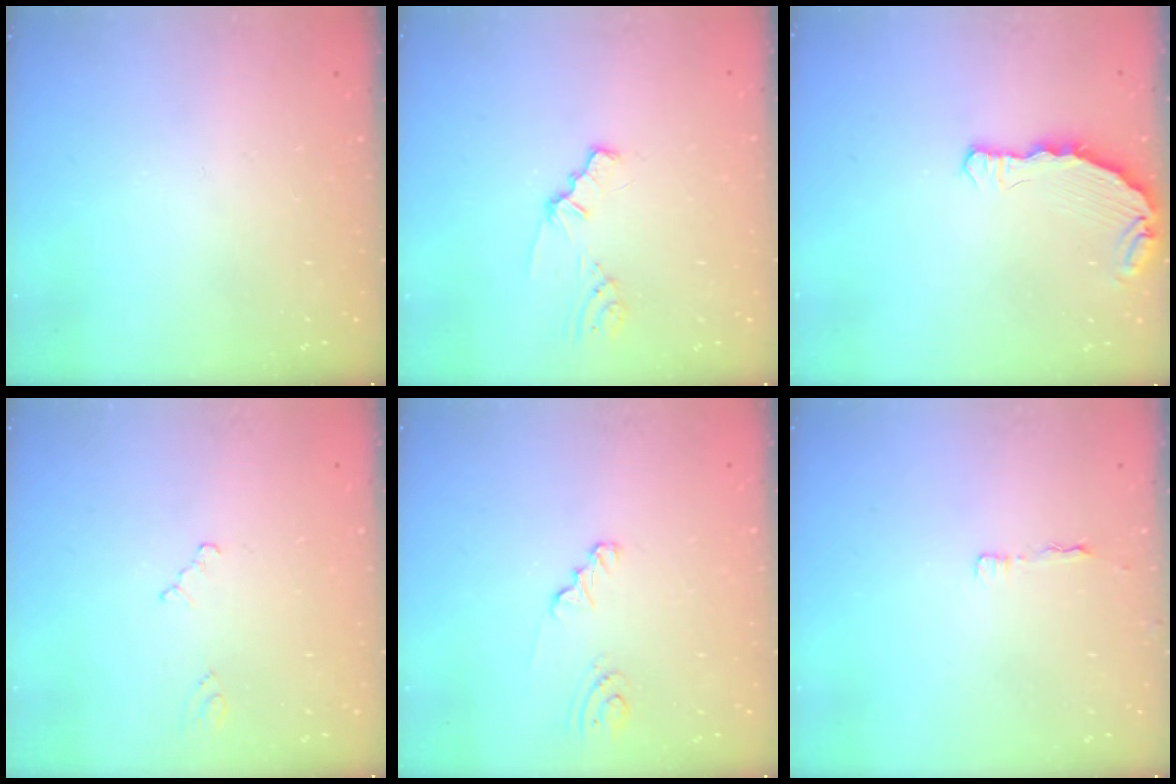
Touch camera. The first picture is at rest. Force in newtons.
{"total": 1.1, "press": 1.1, "slide": 0.2}
{"total": 8.0, "press": 6.4, "slide": 4.8}
{"total": 0.0}
{"total": 2.4, "press": 2.4, "slide": 0.2}
{"total": 2.9, "press": 2.9, "slide": 0.4}